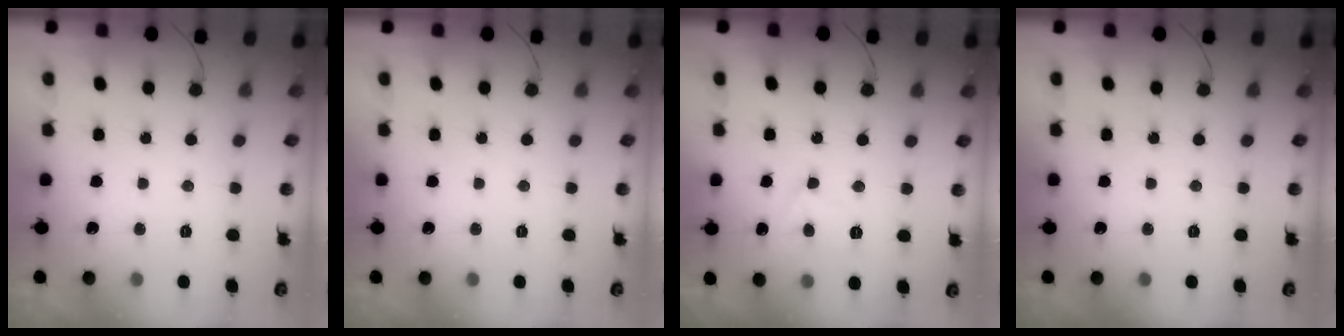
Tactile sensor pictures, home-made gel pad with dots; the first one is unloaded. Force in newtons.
{"total": 0.0}
{"total": 5.9, "press": 5.8, "slide": 0.8}
{"total": 0.0}